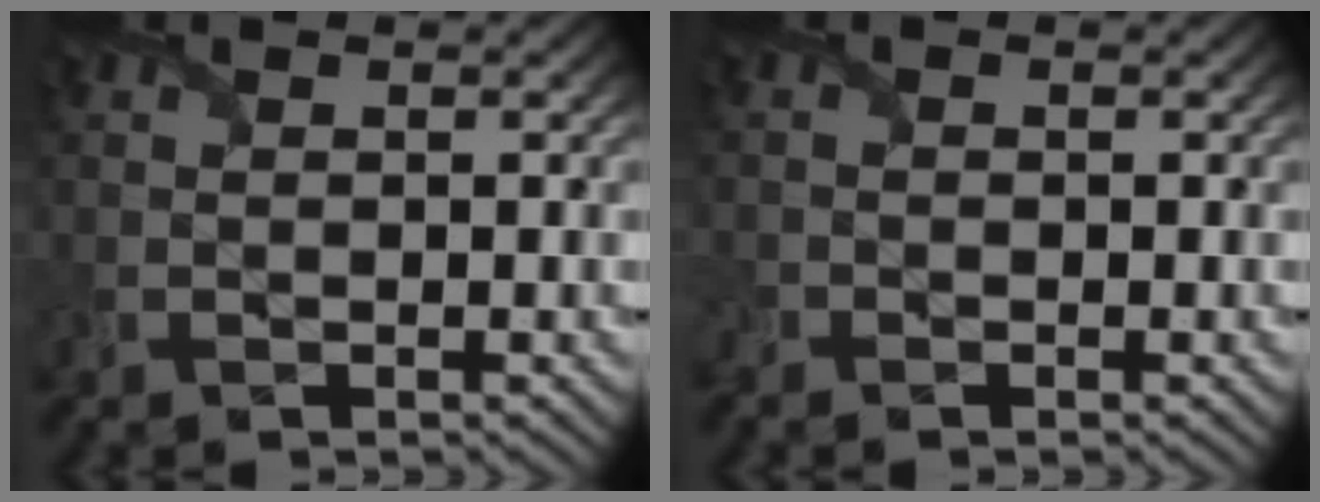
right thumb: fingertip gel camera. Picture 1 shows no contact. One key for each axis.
{"total": 1.5, "fx": -1.1, "fy": 0.8, "fz": 0.6, "tx": -0.023, "ty": -0.007, "tz": -0.023}